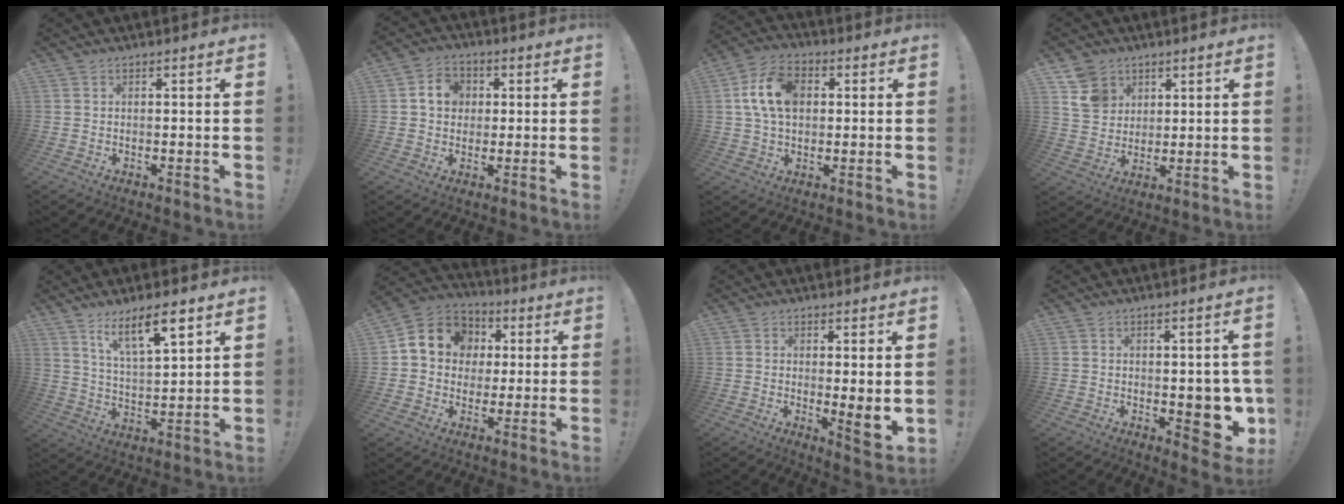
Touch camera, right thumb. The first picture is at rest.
{"total": 7.7, "force": [1.5, 6.6, 3.7], "torque": [-0.065, 0.013, 0.031]}
{"total": 12.8, "force": [2.3, 8.7, 9.1], "torque": [-0.173, 0.018, 0.050]}
{"total": 9.6, "force": [5.3, 7.6, 2.7], "torque": [-0.047, -0.024, 0.110]}
{"total": 11.7, "force": [7.7, 2.7, 8.4], "torque": [-0.138, -0.039, 0.127]}
{"total": 11.9, "force": [2.9, 10.5, 4.9], "torque": [-0.068, -0.003, 0.061]}
{"total": 5.3, "force": [1.5, 0.7, 5.1], "torque": [-0.050, -0.031, 0.028]}
{"total": 11.3, "force": [-1.5, 6.0, 9.4], "torque": [-0.087, -0.006, -0.013]}